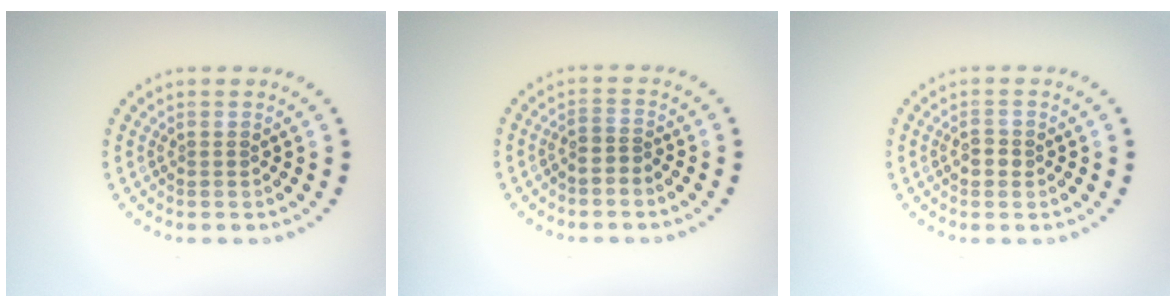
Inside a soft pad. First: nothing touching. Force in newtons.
{"total": 1.1, "press": 0.8, "slide": 0.7}
{"total": 1.3, "press": 1.3, "slide": 0.0}